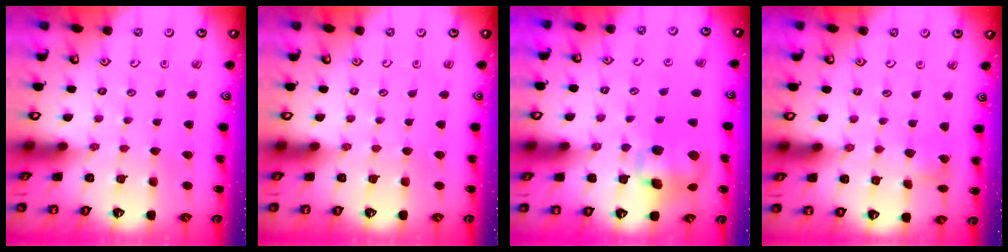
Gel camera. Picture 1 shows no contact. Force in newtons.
{"total": 0.0}
{"total": 11.2, "press": 11.1, "slide": 1.9}
{"total": 2.5, "press": 2.5, "slide": 0.3}